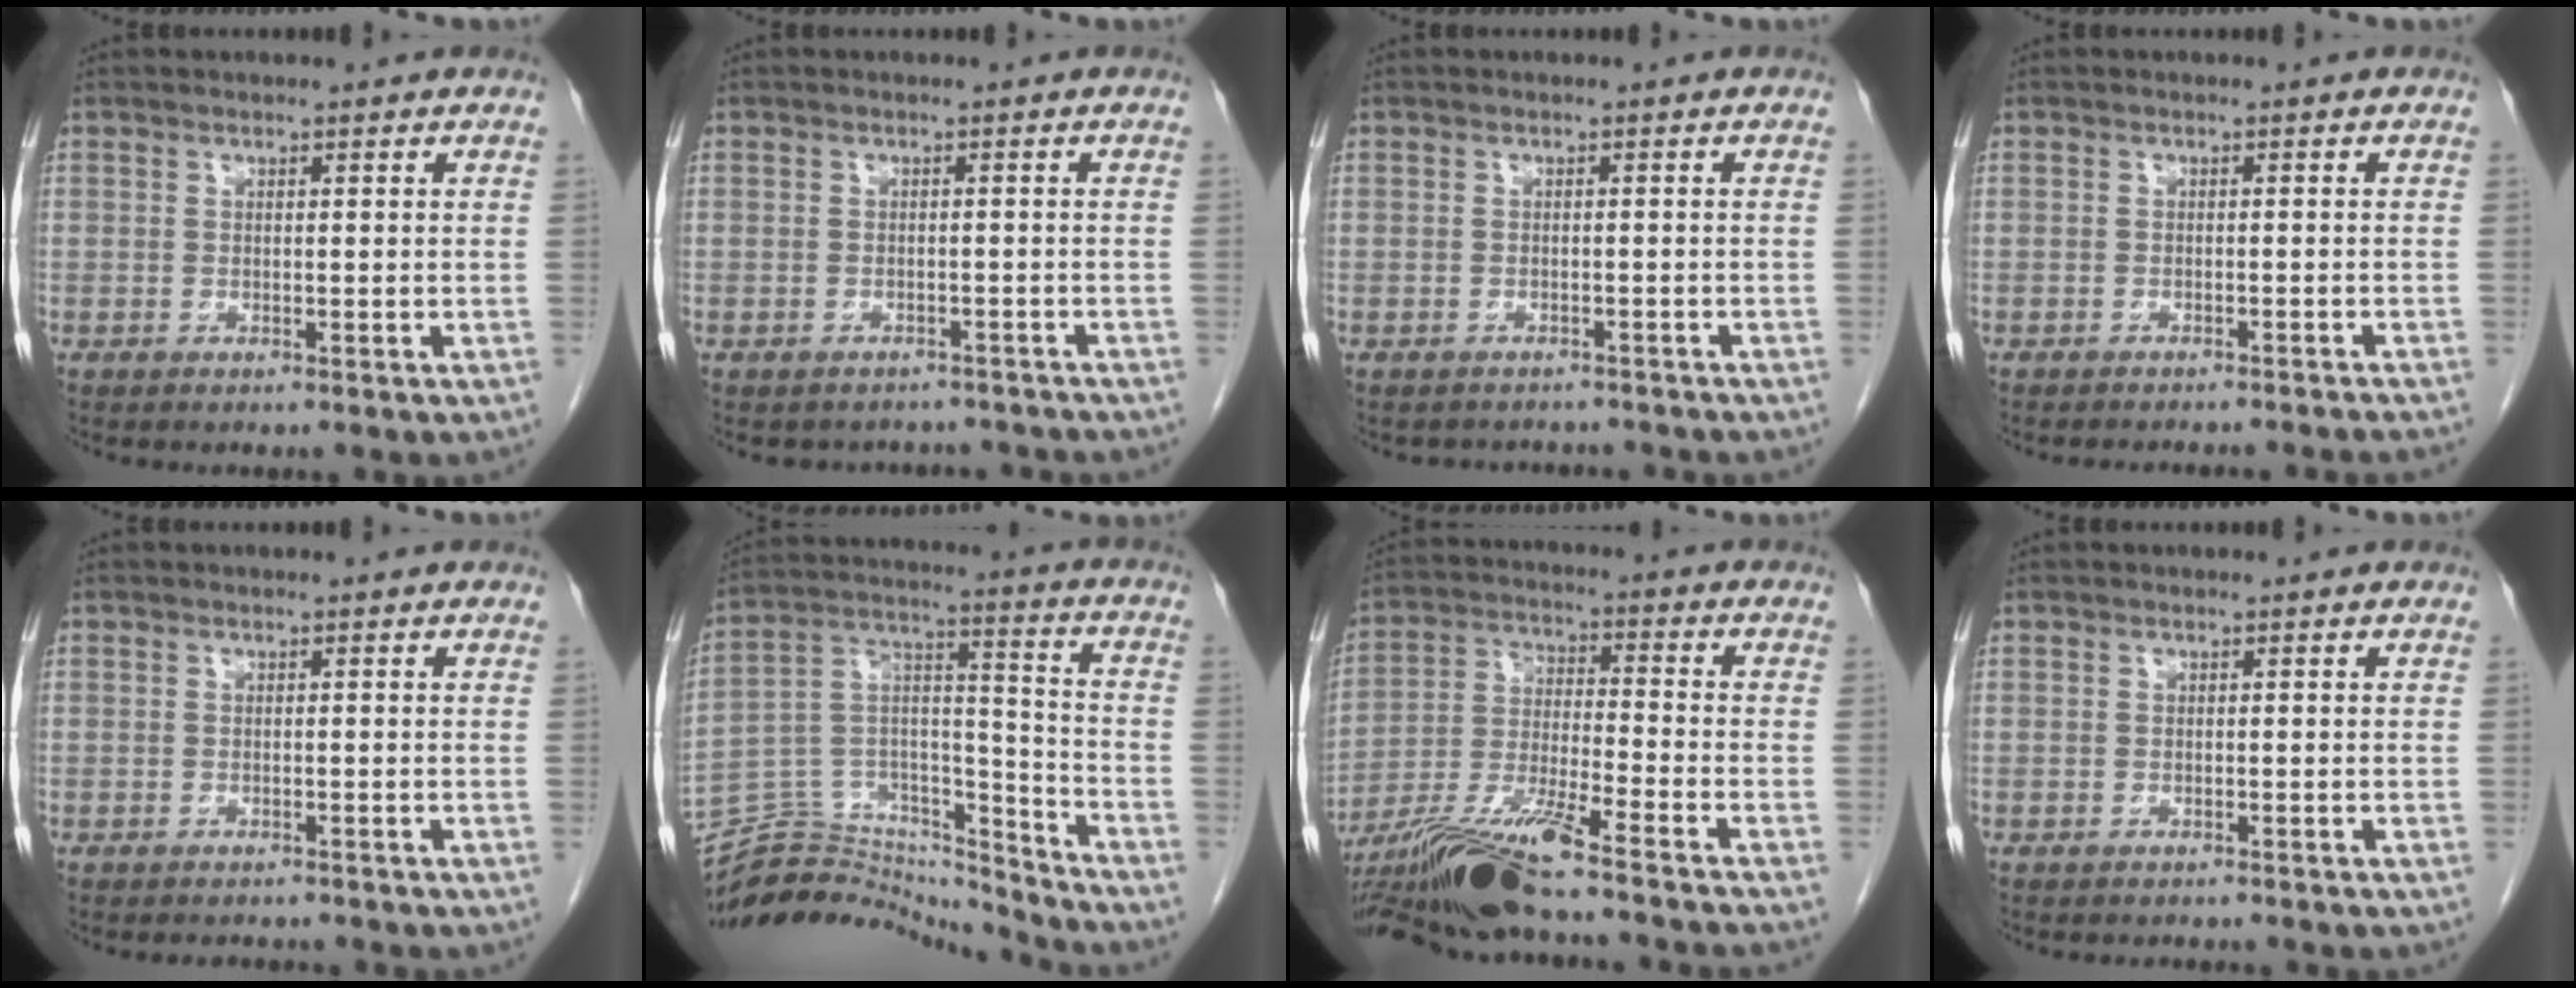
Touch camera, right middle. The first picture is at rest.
{"total": 5.4, "force": [-4.9, 2.1, 0.1], "torque": [0.000, 0.011, -0.052]}
{"total": 4.2, "force": [-3.9, 1.5, 0.2], "torque": [-0.004, 0.004, -0.045]}
{"total": 8.3, "force": [-7.9, 0.5, 2.6], "torque": [-0.026, -0.008, -0.085]}
{"total": 2.0, "force": [-1.9, 0.5, 0.4], "torque": [-0.008, -0.007, -0.021]}
{"total": 18.5, "force": [-17.9, 4.0, 2.1], "torque": [-0.039, 0.068, -0.288]}
{"total": 14.3, "force": [-11.8, -1.0, 8.1], "torque": [-0.161, -0.021, -0.214]}
{"total": 1.3, "force": [-1.2, 0.2, 0.3], "torque": [-0.014, -0.006, -0.015]}